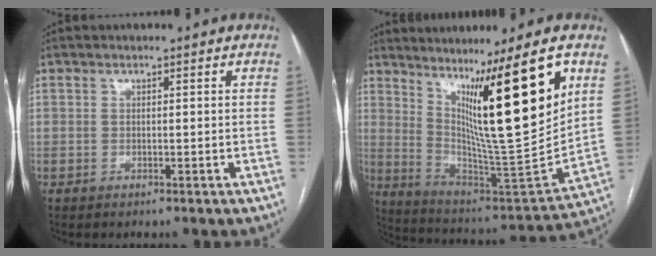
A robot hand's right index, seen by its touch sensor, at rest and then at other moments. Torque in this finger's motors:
{"motor_torque": [1.36, 0.78, 1.05, 0.21]}